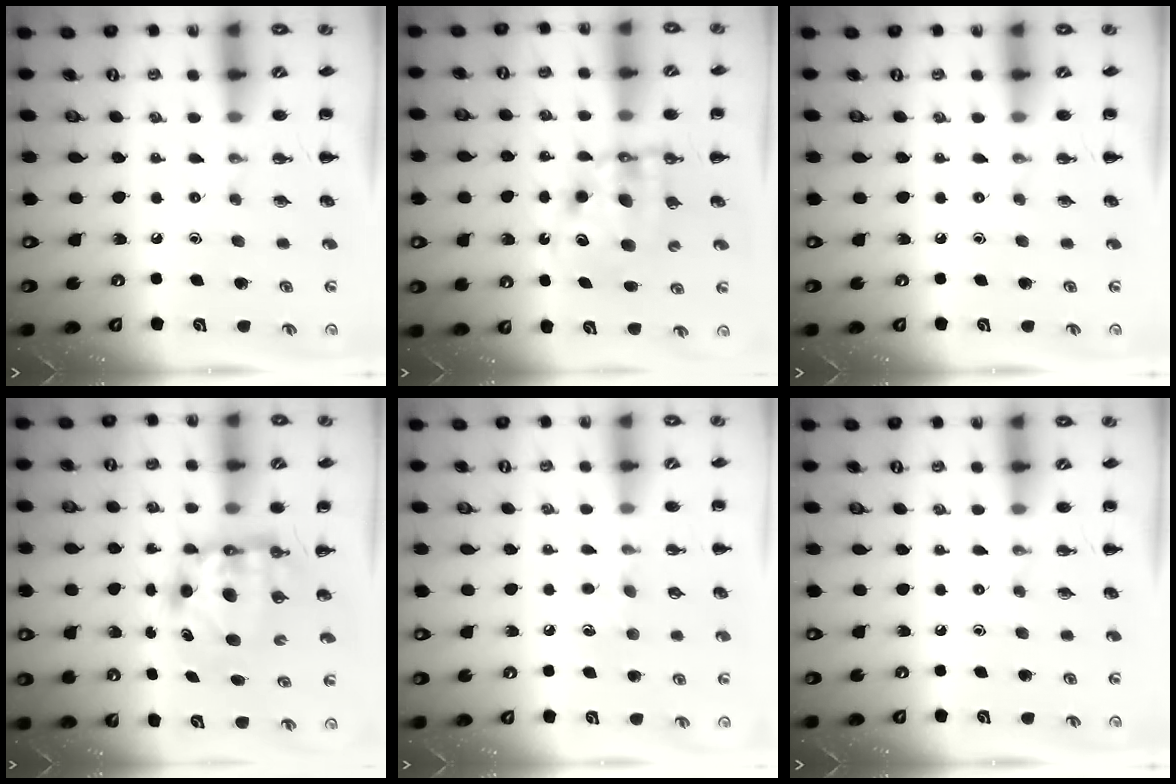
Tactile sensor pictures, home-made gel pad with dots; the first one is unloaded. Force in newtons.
{"total": 9.5, "press": 9.2, "slide": 2.6}
{"total": 0.0}
{"total": 7.7, "press": 7.4, "slide": 2.0}
{"total": 4.7, "press": 4.5, "slide": 1.4}
{"total": 0.0}